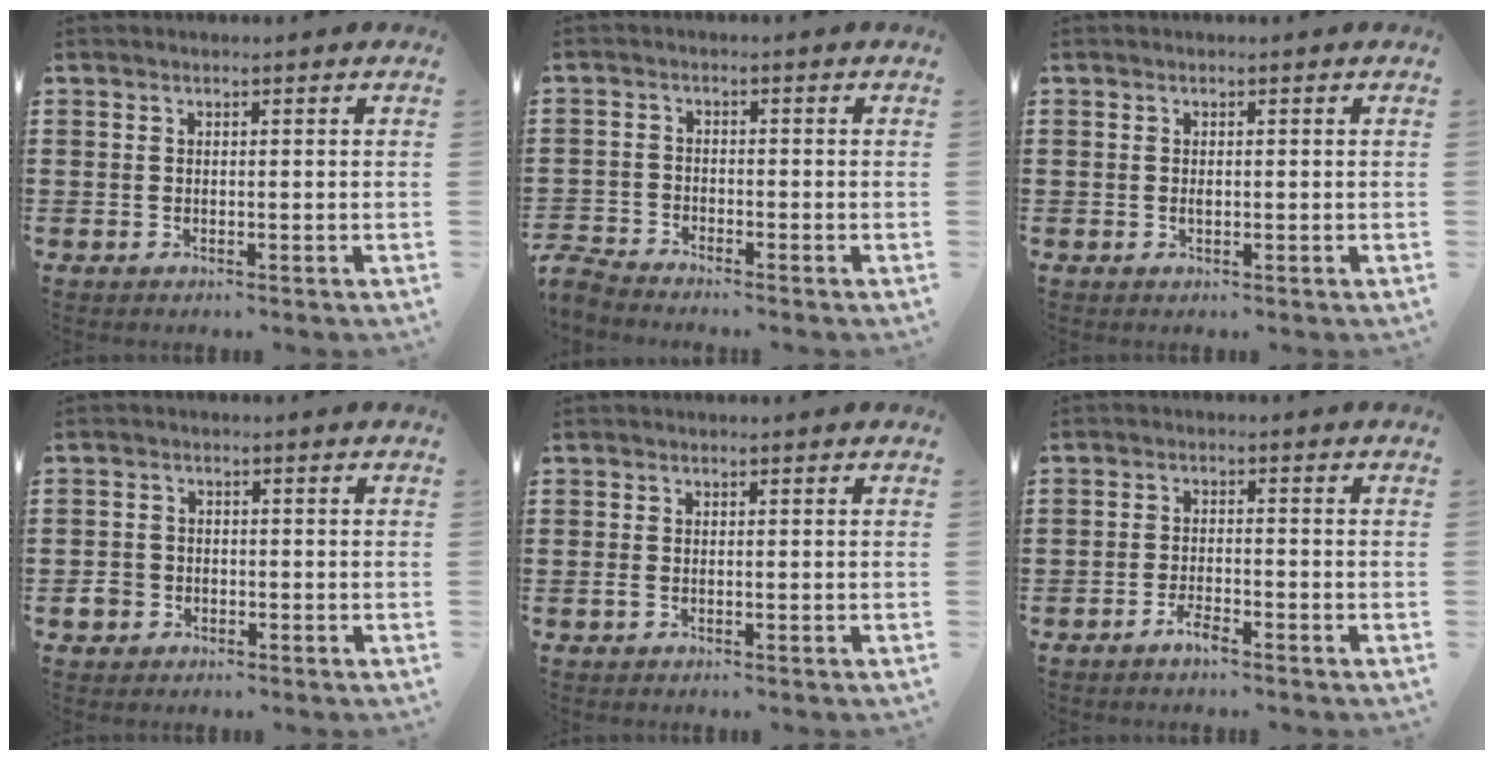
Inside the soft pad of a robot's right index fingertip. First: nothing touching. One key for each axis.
{"total": 2.5, "fx": -2.4, "fy": 0.2, "fz": 0.0, "tx": -0.013, "ty": -0.002, "tz": -0.055}
{"total": 0.9, "fx": 0.0, "fy": 0.4, "fz": 0.8, "tx": -0.017, "ty": -0.001, "tz": -0.001}
{"total": 2.6, "fx": -1.3, "fy": 2.2, "fz": 0.8, "tx": -0.026, "ty": 0.000, "tz": -0.029}
{"total": 0.7, "fx": -0.4, "fy": 0.3, "fz": 0.5, "tx": -0.018, "ty": -0.007, "tz": -0.010}
{"total": 2.6, "fx": -2.1, "fy": 0.5, "fz": 1.5, "tx": -0.033, "ty": 0.001, "tz": -0.041}